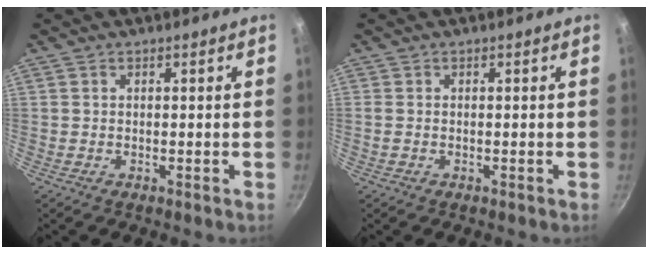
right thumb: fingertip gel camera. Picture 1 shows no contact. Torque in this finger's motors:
{"motor_torque": [0.39, -0.14, -0.27, 0.16, -0.07]}